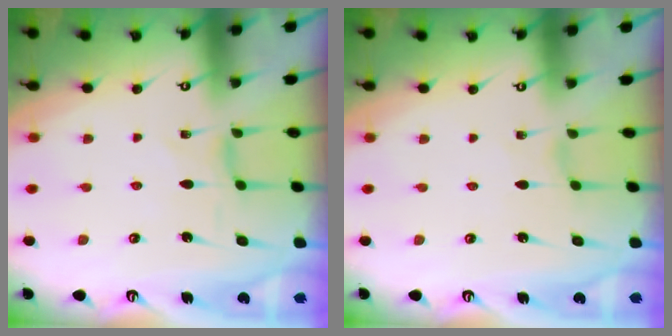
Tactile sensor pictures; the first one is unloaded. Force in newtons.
{"total": 0.7, "press": 0.6, "slide": 0.2}